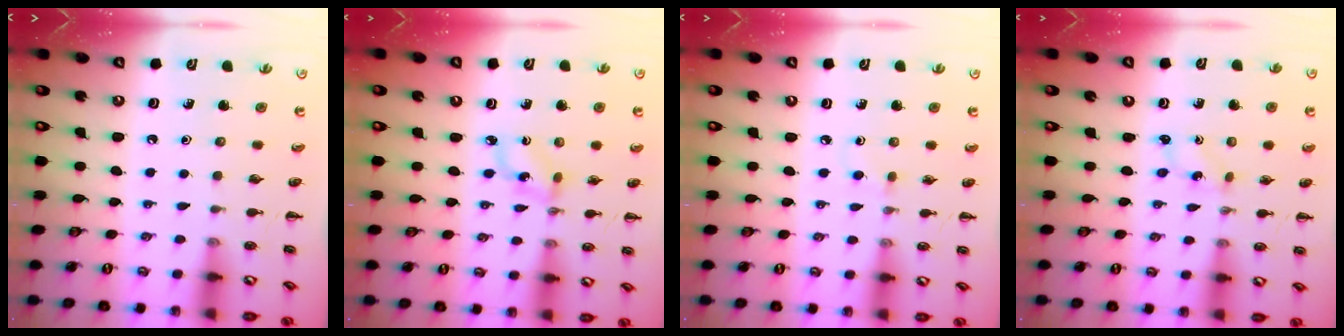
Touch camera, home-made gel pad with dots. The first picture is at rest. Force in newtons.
{"total": 2.8, "press": 2.7, "slide": 0.8}
{"total": 2.3, "press": 2.1, "slide": 1.0}
{"total": 0.0}